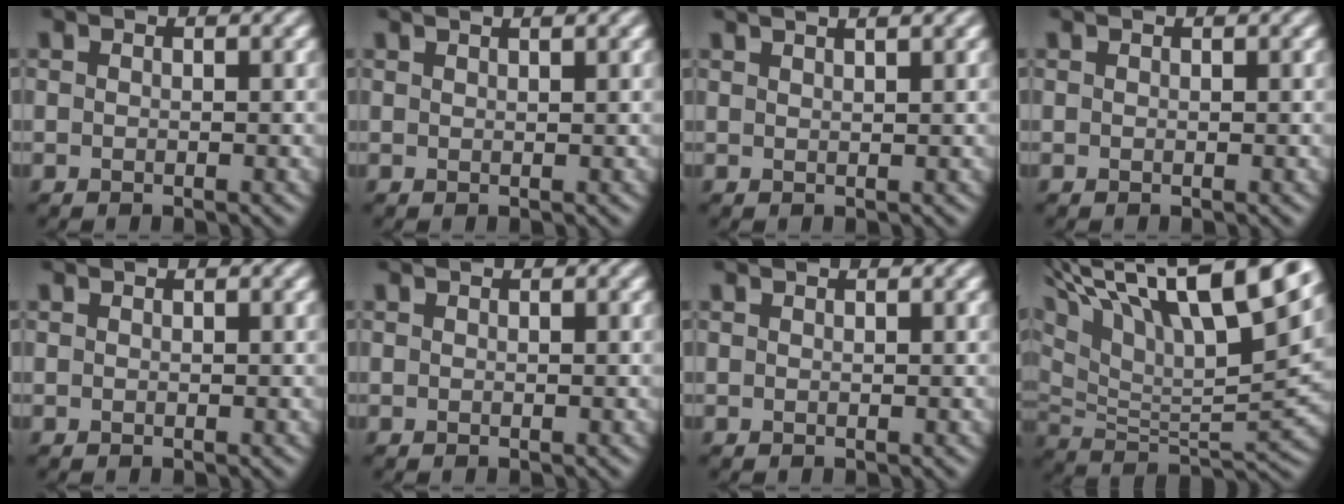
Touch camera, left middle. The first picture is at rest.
{"total": 2.3, "force": [1.8, 0.8, 1.3], "torque": [0.004, 0.013, -0.002]}
{"total": 3.5, "force": [2.6, 1.3, 2.0], "torque": [0.000, 0.026, 0.004]}
{"total": 0.0}
{"total": 0.0}
{"total": 0.0}
{"total": 0.5, "force": [0.5, 0.1, 0.2], "torque": [0.000, 0.001, 0.004]}
{"total": 16.2, "force": [9.6, 5.4, 11.8], "torque": [-0.209, 0.030, 0.147]}